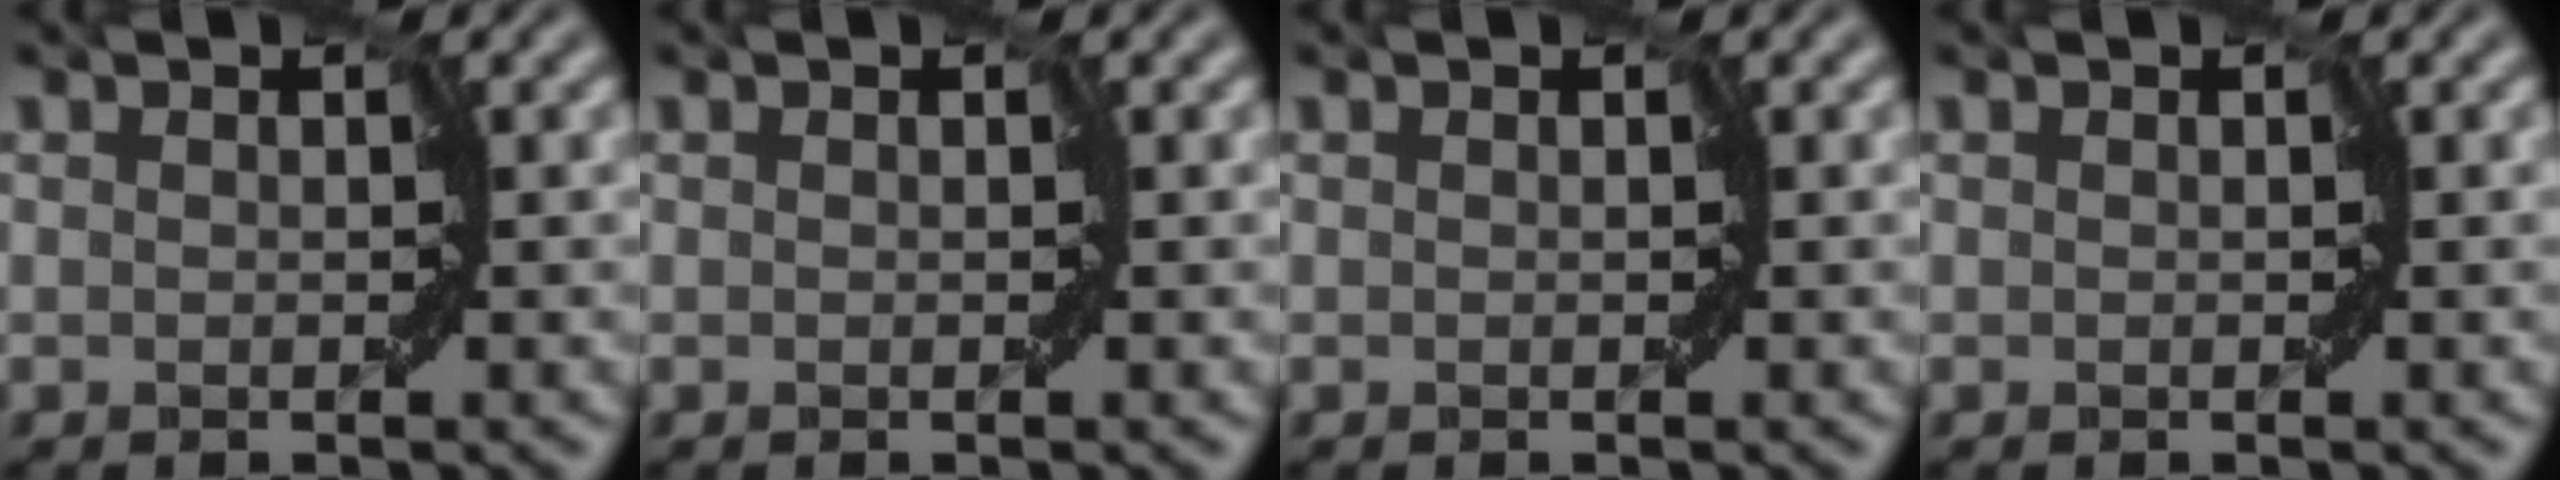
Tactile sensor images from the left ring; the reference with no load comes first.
{"total": 0.0}
{"total": 0.0}
{"total": 0.0}